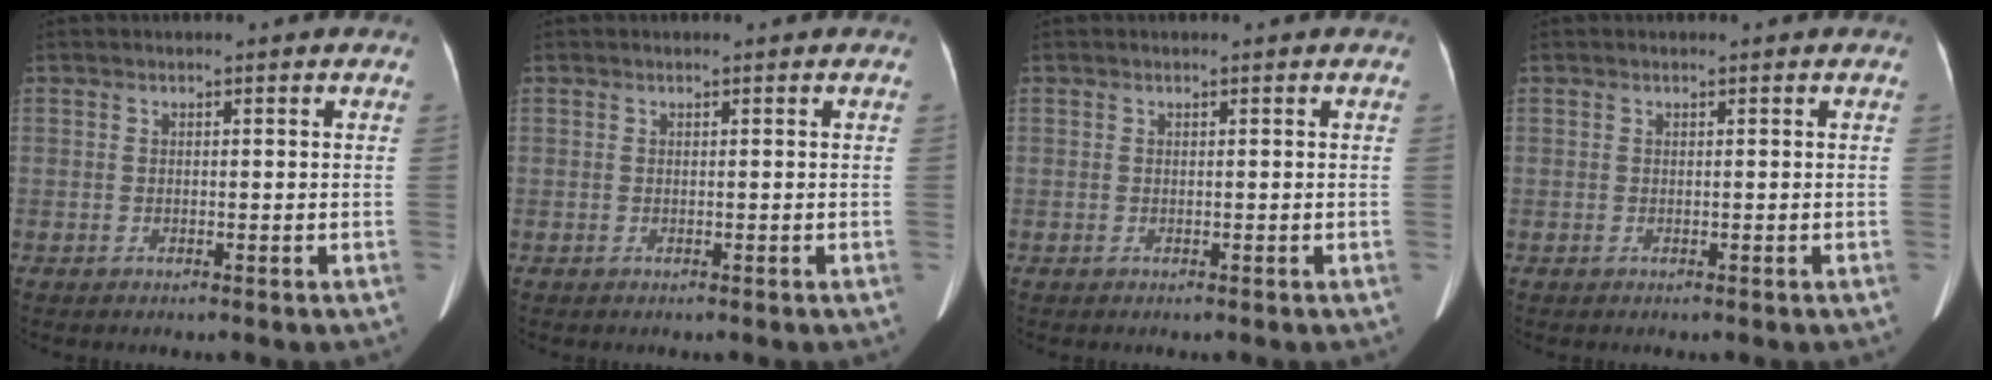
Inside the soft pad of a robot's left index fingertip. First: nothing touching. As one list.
[{"total": 0.0}, {"total": 0.0}, {"total": 0.0}]